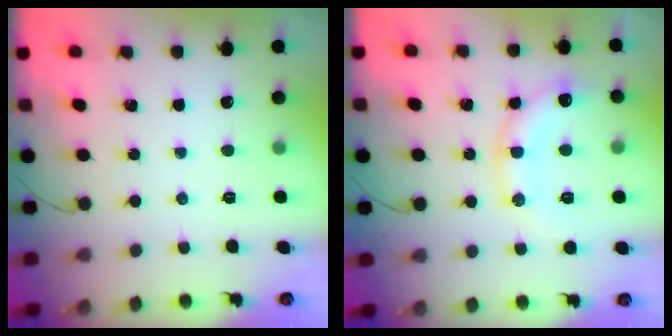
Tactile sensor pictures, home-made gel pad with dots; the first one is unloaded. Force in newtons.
{"total": 13.8, "press": 13.7, "slide": 1.6}